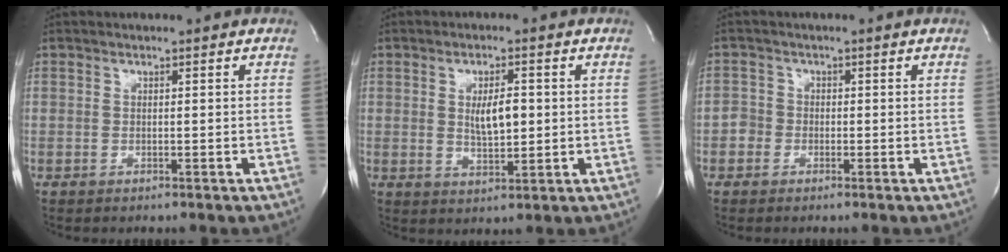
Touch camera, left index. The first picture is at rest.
{"total": 4.7, "force": [0.3, 1.6, 4.4], "torque": [-0.077, -0.009, 0.009]}
{"total": 1.8, "force": [-0.9, 1.5, 0.0], "torque": [0.010, 0.003, -0.024]}